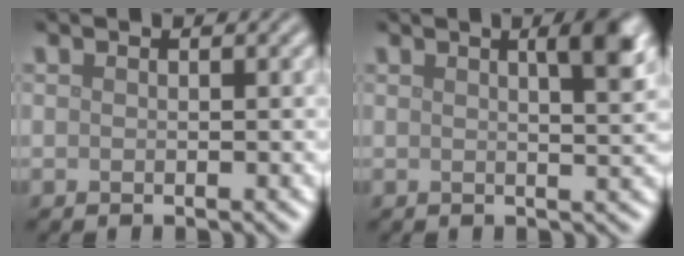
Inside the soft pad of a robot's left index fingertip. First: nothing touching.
{"total": 4.0, "force": [1.7, 1.0, 3.5], "torque": [-0.036, 0.008, 0.018]}